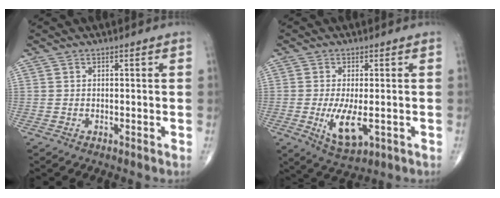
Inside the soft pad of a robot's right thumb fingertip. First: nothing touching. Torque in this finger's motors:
{"motor_torque": [0.44, 0.86, 0.78, -0.03, 0.25]}